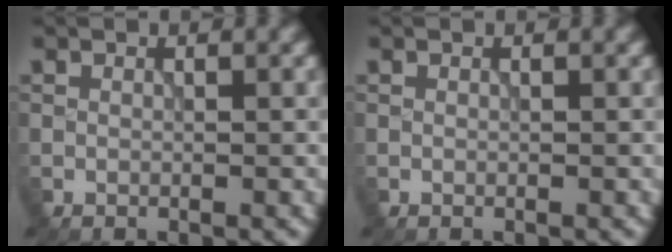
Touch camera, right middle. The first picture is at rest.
{"total": 0.0}